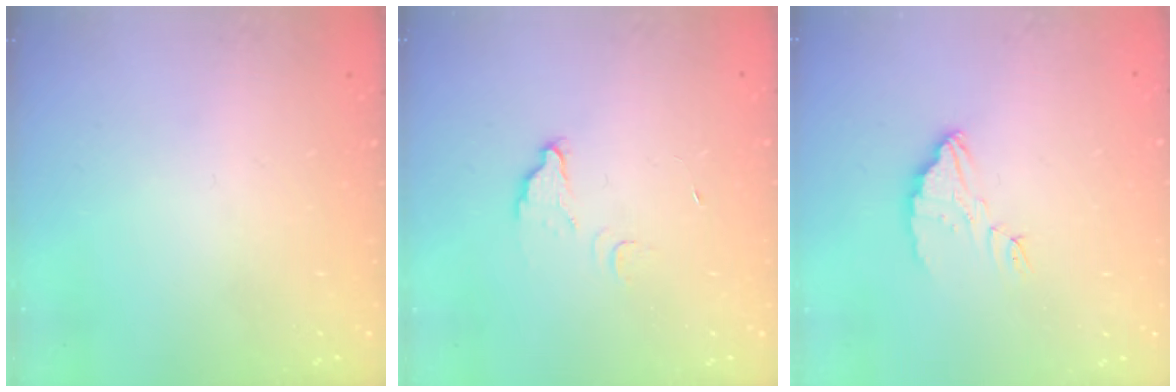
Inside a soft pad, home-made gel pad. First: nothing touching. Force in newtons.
{"total": 3.7, "press": 3.7, "slide": 0.3}
{"total": 3.6, "press": 3.6, "slide": 0.2}